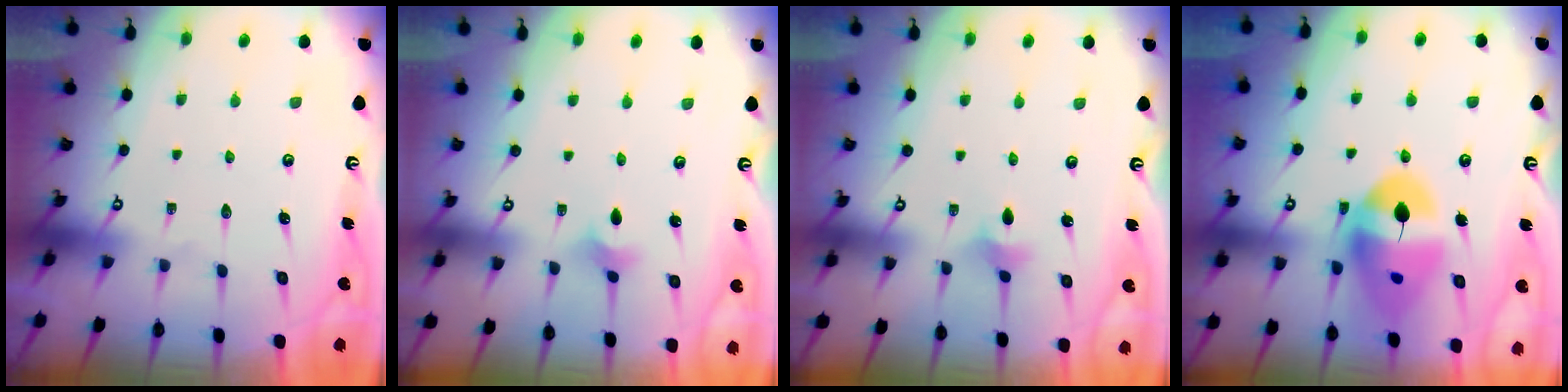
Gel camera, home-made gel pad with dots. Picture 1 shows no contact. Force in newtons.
{"total": 2.0, "press": 1.9, "slide": 0.6}
{"total": 2.9, "press": 2.8, "slide": 0.6}
{"total": 16.2, "press": 16.0, "slide": 2.2}